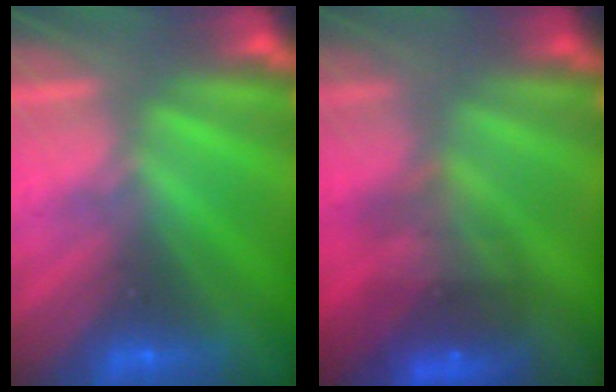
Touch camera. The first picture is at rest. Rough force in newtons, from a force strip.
{"total": 7.0}